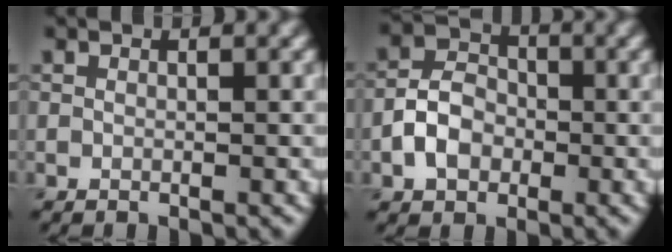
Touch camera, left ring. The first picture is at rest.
{"total": 3.8, "force": [-1.2, 2.8, 2.2], "torque": [-0.039, 0.007, -0.027]}